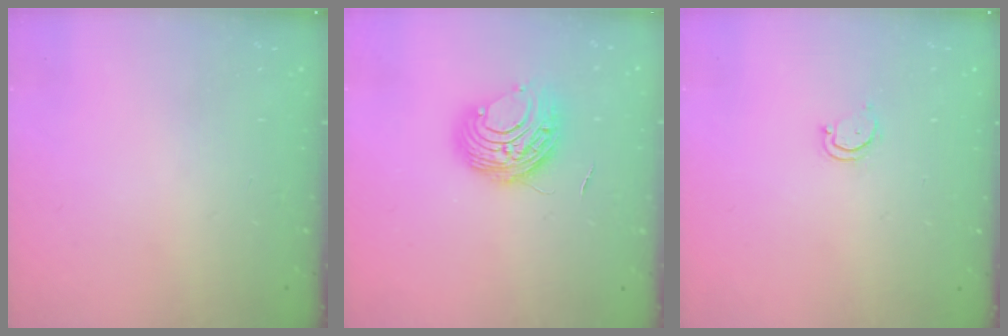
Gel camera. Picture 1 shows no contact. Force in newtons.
{"total": 9.1, "press": 9.1, "slide": 0.5}
{"total": 2.7, "press": 2.7, "slide": 0.3}